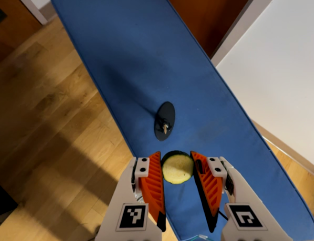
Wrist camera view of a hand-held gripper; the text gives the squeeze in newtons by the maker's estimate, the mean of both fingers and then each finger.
{"total": 8.0, "left": 7.8, "right": 8.2}